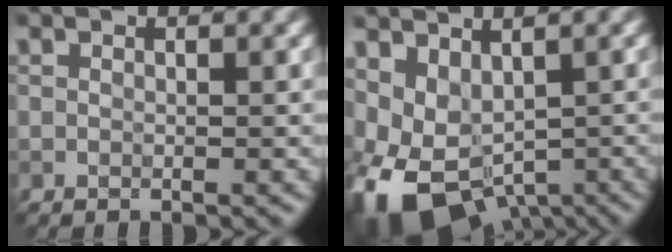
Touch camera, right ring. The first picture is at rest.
{"total": 8.5, "force": [-3.1, 5.5, 5.7], "torque": [-0.111, -0.025, -0.037]}